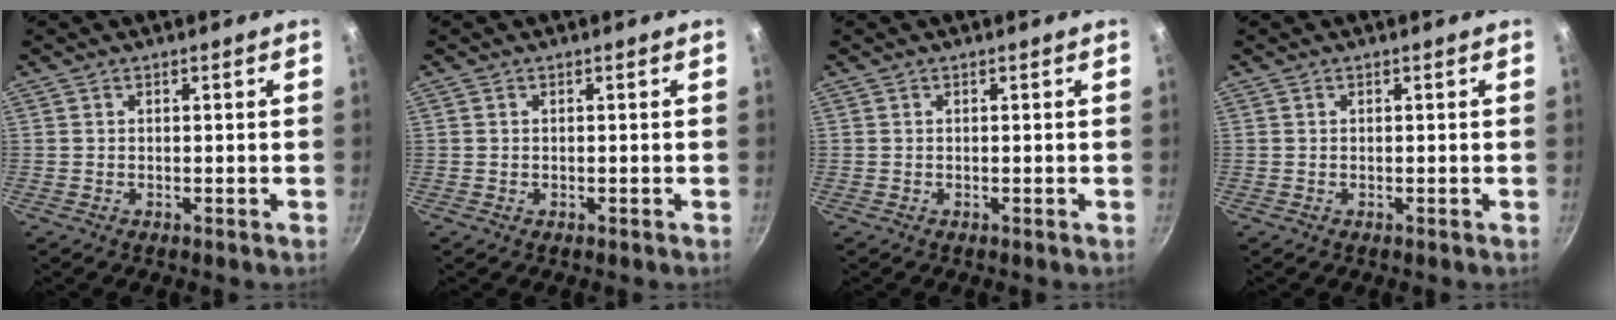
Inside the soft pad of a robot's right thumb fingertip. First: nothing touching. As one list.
[{"total": 0.0}, {"total": 0.0}, {"total": 0.0}]